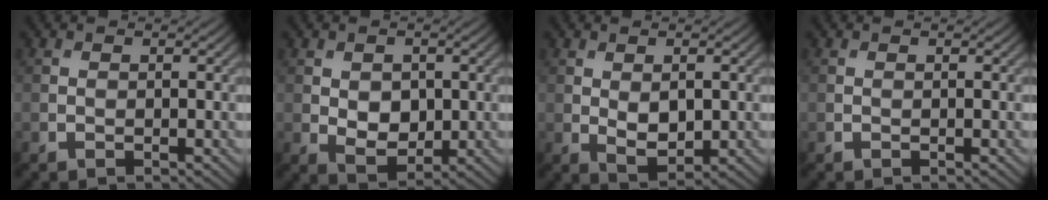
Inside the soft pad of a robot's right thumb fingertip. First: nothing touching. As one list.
[{"total": 4.2, "force": [0.2, 3.0, 2.9], "torque": [-0.058, -0.009, 0.009]}, {"total": 4.0, "force": [0.1, 2.3, 3.2], "torque": [-0.064, -0.007, 0.011]}, {"total": 0.0}]